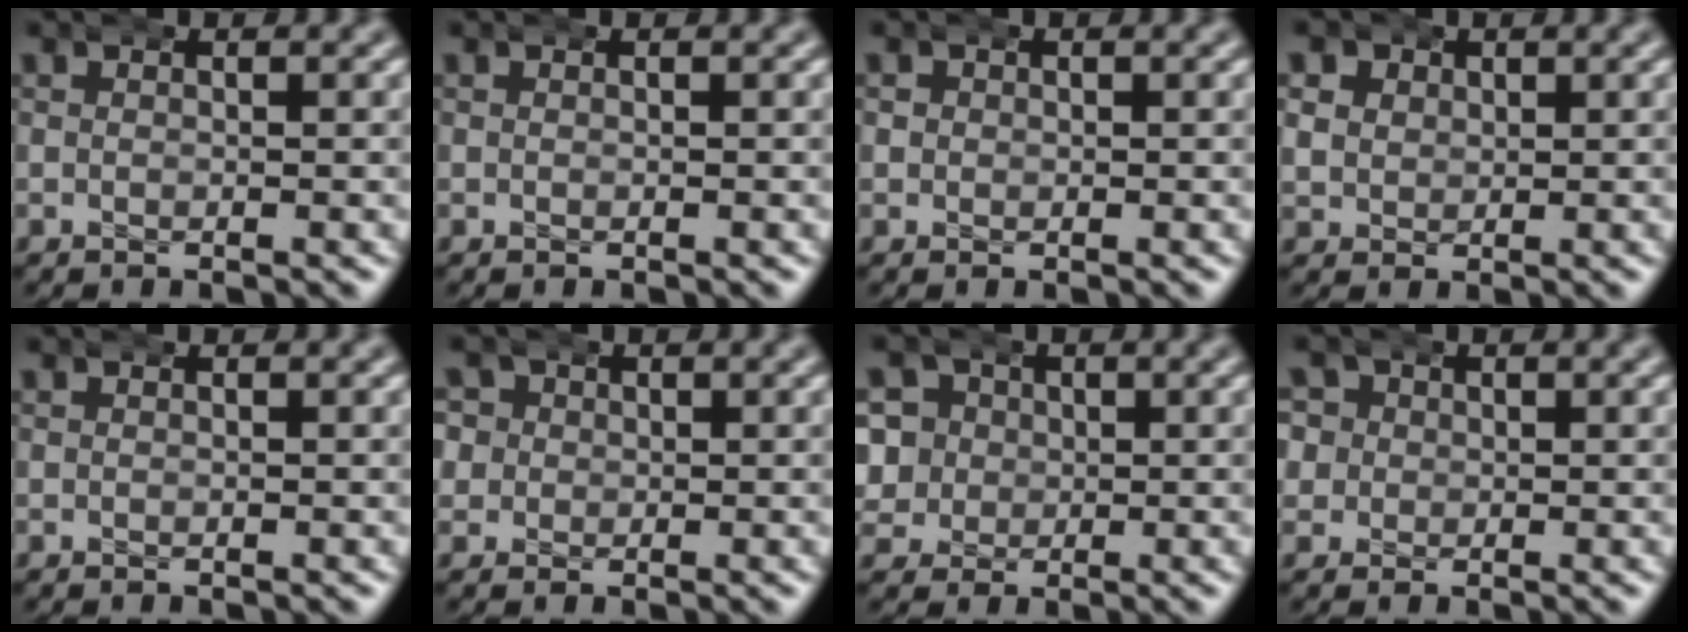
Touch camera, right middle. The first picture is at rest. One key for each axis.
{"total": 0.0}
{"total": 1.1, "fx": 0.0, "fy": 1.1, "fz": 0.3, "tx": -0.009, "ty": 0.001, "tz": 0.000}
{"total": 4.1, "fx": 1.0, "fy": 3.7, "fz": 1.3, "tx": -0.039, "ty": -0.007, "tz": 0.019}
{"total": 0.0}
{"total": 3.7, "fx": 0.7, "fy": 3.5, "fz": 1.2, "tx": -0.039, "ty": -0.004, "tz": 0.009}
{"total": 8.4, "fx": 0.4, "fy": 7.7, "fz": 3.2, "tx": -0.094, "ty": -0.022, "tz": 0.005}
{"total": 4.3, "fx": 0.9, "fy": 4.0, "fz": 1.5, "tx": -0.045, "ty": -0.005, "tz": 0.011}